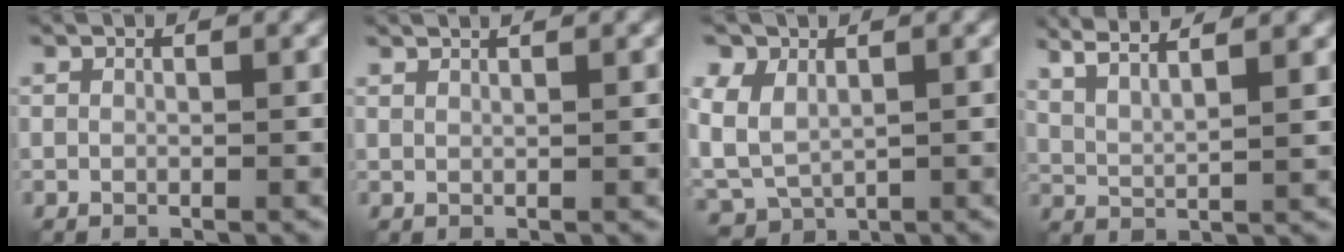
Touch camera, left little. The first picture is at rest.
{"total": 1.8, "force": [1.3, 0.5, 1.2], "torque": [-0.003, 0.005, 0.004]}
{"total": 4.5, "force": [1.0, 3.1, 3.2], "torque": [-0.070, 0.001, 0.009]}
{"total": 6.3, "force": [4.4, 1.4, 4.2], "torque": [-0.075, 0.021, 0.058]}